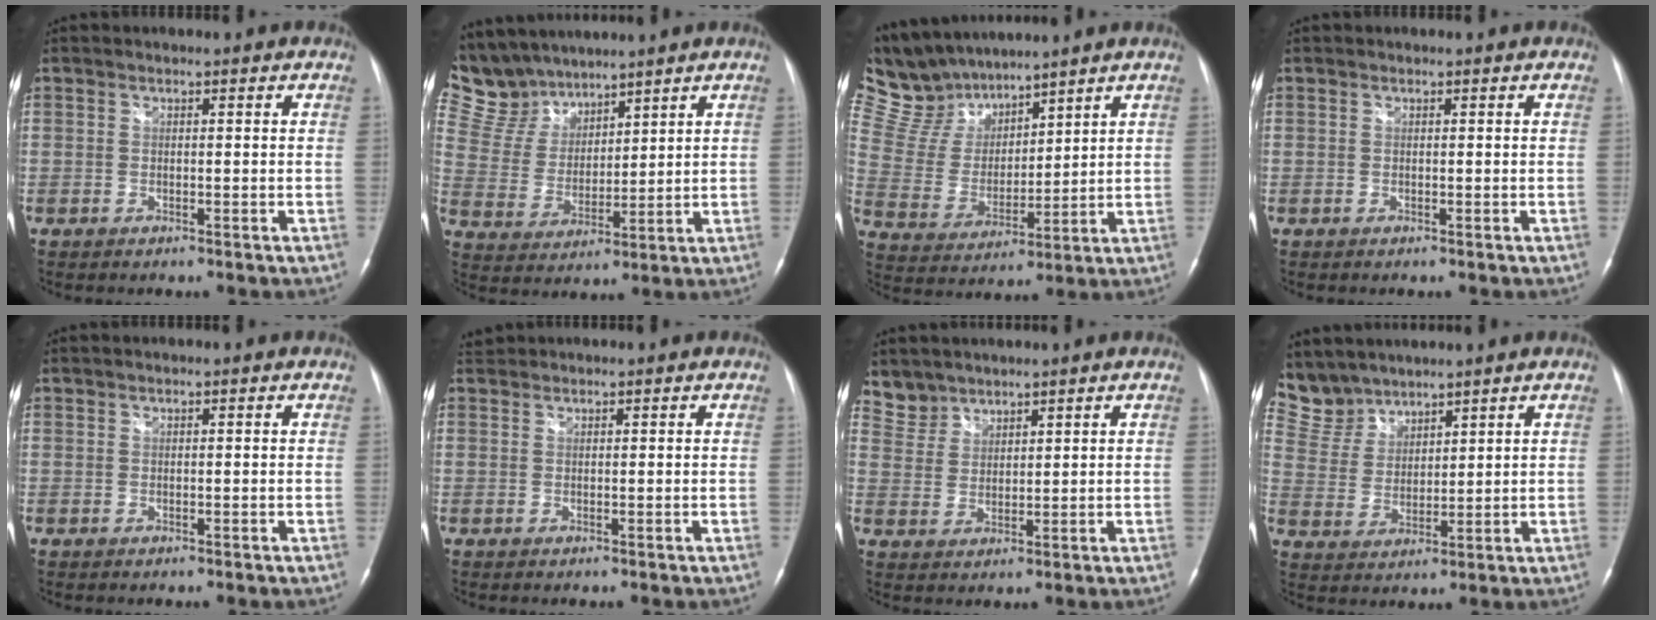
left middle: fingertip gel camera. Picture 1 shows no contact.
{"total": 9.4, "force": [8.8, 3.4, 0.6], "torque": [-0.030, 0.017, 0.193]}
{"total": 11.6, "force": [10.5, 3.8, 3.1], "torque": [-0.086, 0.025, 0.215]}
{"total": 0.0}
{"total": 0.0}
{"total": 1.4, "force": [1.3, 0.1, -0.2], "torque": [-0.008, 0.013, 0.030]}
{"total": 4.1, "force": [3.7, 1.7, -0.6], "torque": [0.017, 0.009, 0.078]}
{"total": 7.0, "force": [6.6, 2.3, -0.2], "torque": [-0.005, 0.011, 0.151]}